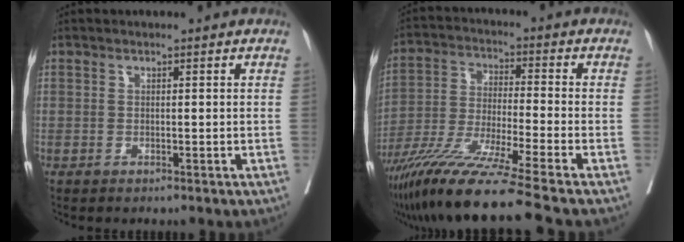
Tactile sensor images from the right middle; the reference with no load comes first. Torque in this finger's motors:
{"motor_torque": [1.11, -1.03, 0.36, 0.21]}